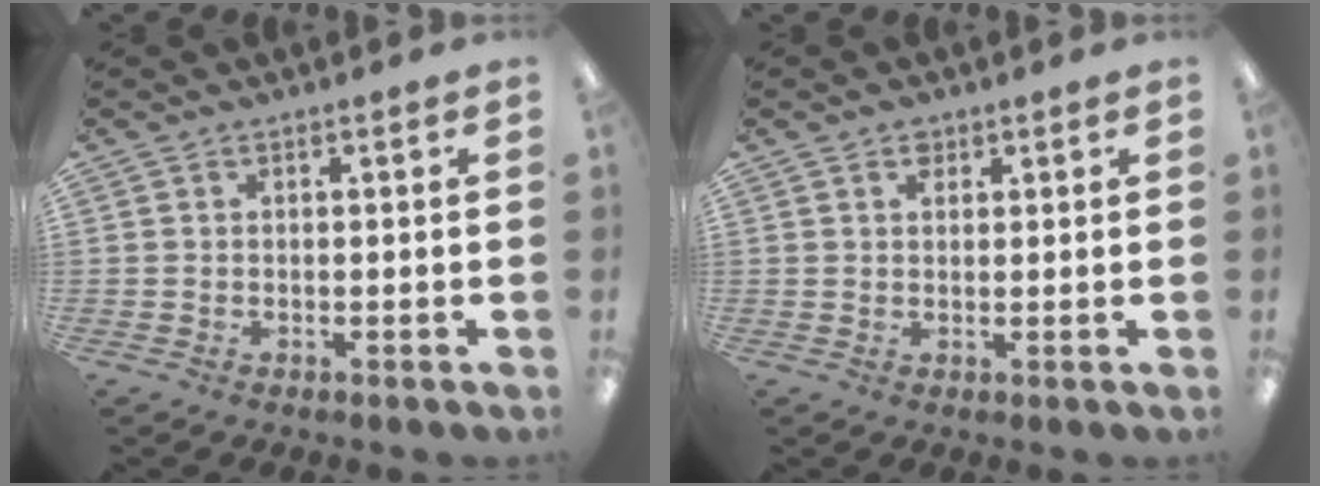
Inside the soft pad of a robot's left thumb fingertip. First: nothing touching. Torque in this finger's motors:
{"motor_torque": [-0.26, -0.21, 0.04, 0.10, -0.02]}